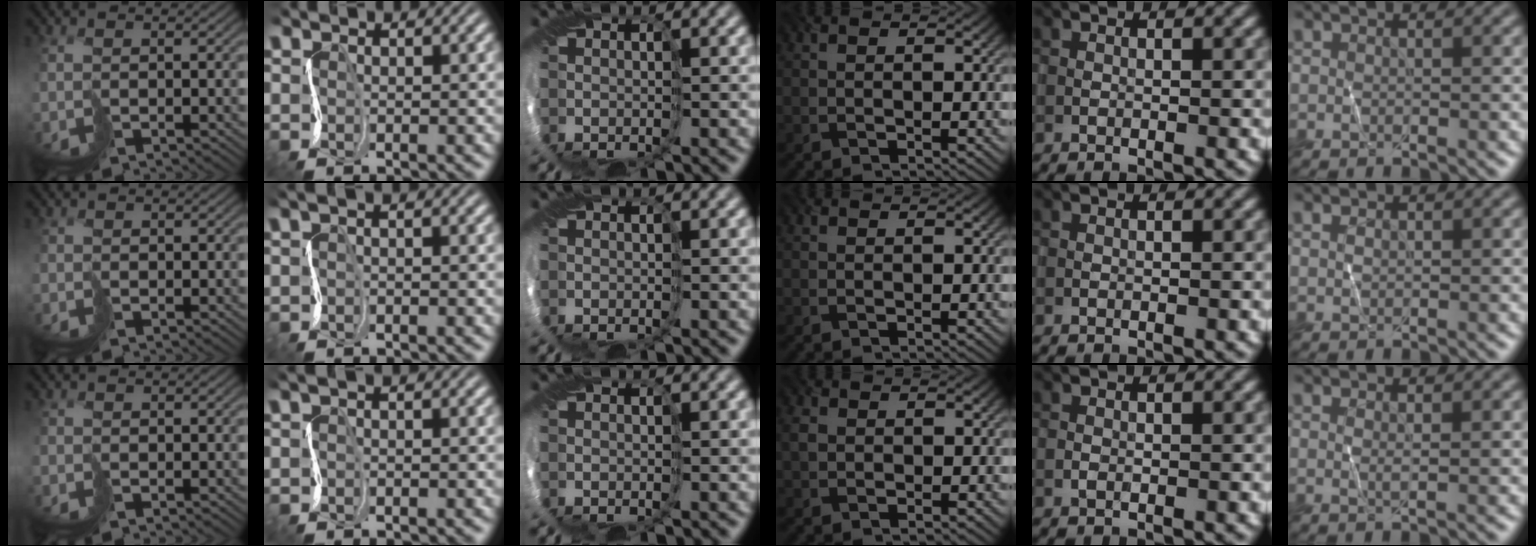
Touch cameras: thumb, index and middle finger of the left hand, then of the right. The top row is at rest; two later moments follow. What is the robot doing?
{"motion": "cut", "object": "paper"}